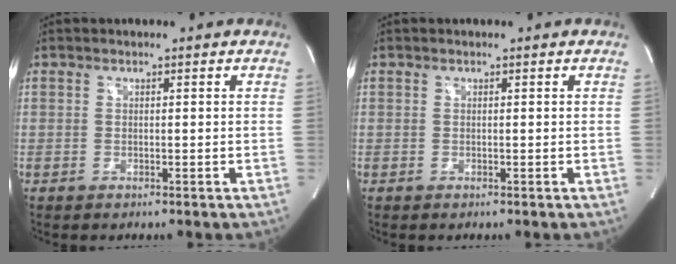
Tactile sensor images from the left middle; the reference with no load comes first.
{"total": 0.0}